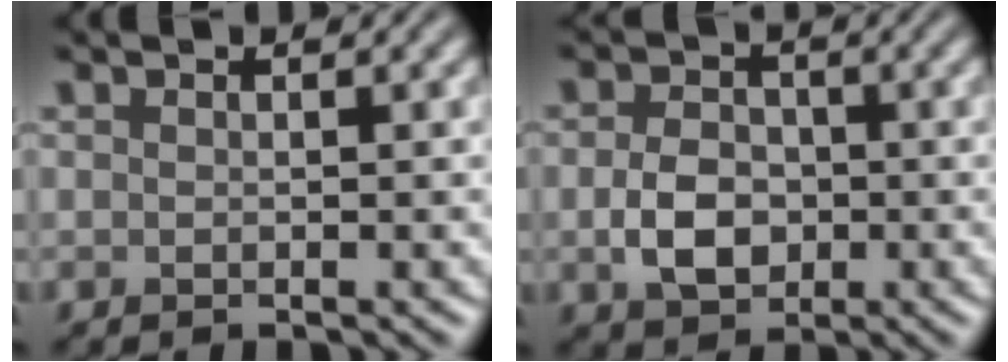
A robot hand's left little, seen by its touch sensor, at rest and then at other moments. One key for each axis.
{"total": 4.0, "fx": -0.8, "fy": 3.0, "fz": 2.6, "tx": -0.051, "ty": -0.002, "tz": -0.018}